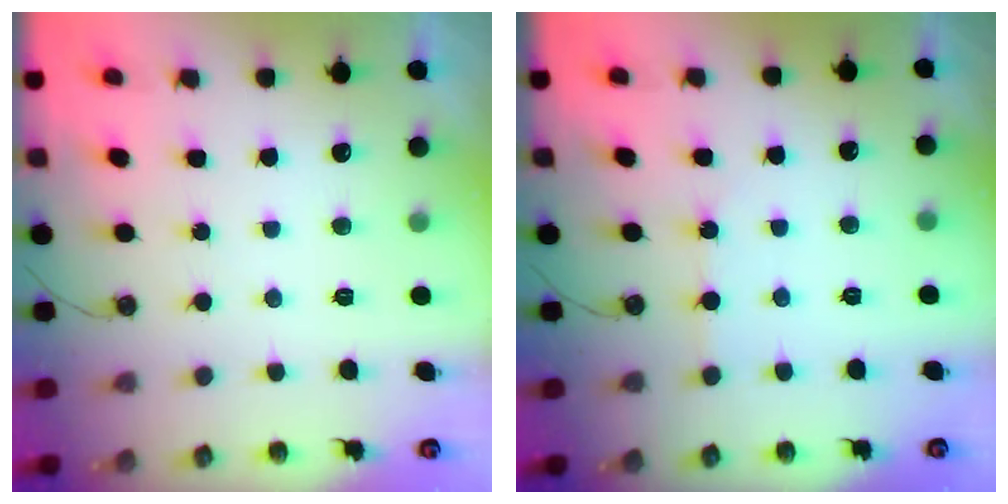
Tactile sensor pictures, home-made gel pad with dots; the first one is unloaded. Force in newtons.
{"total": 2.8, "press": 2.8, "slide": 0.4}